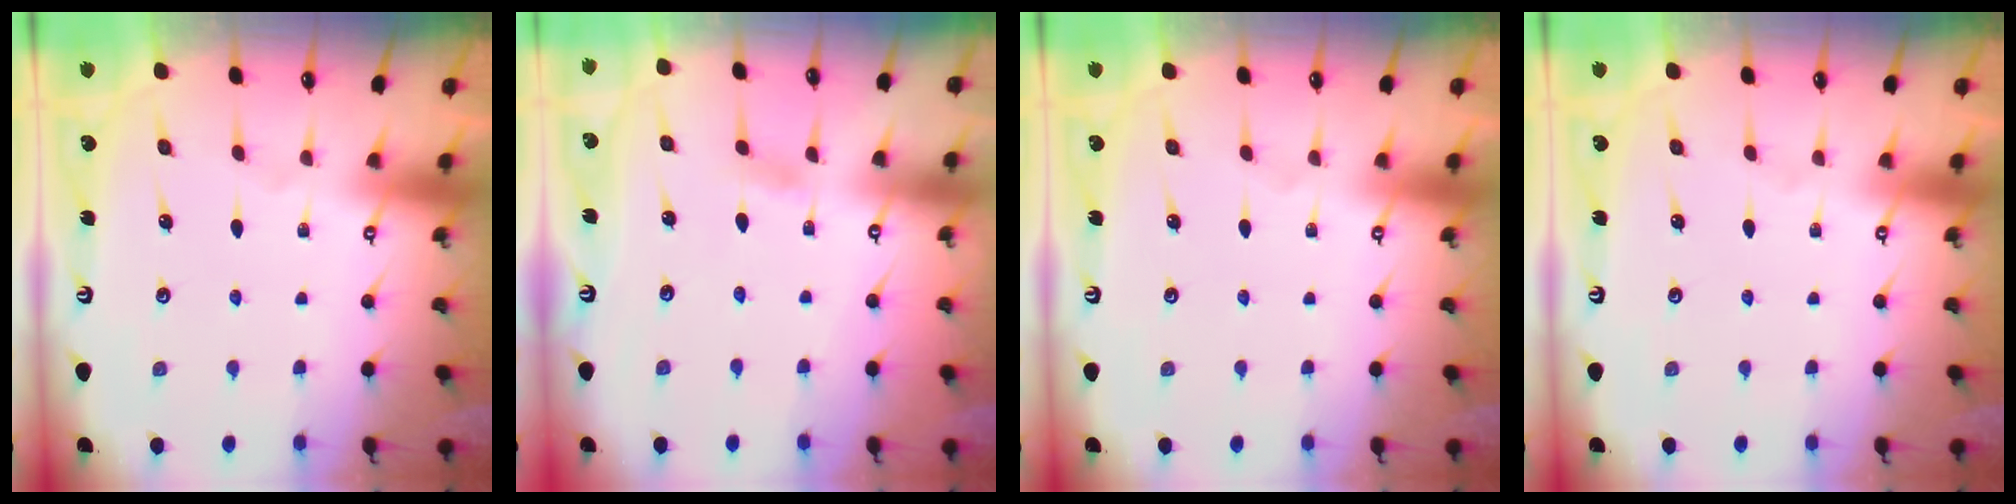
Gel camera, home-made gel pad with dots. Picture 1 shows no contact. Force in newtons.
{"total": 2.6, "press": 2.6, "slide": 0.3}
{"total": 0.0}
{"total": 0.0}